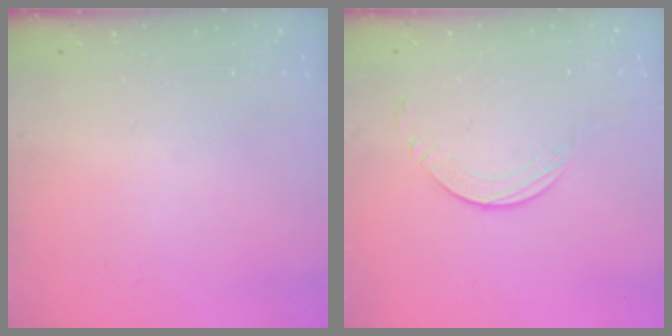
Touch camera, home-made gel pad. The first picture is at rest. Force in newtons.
{"total": 3.2, "press": 3.2, "slide": 0.3}